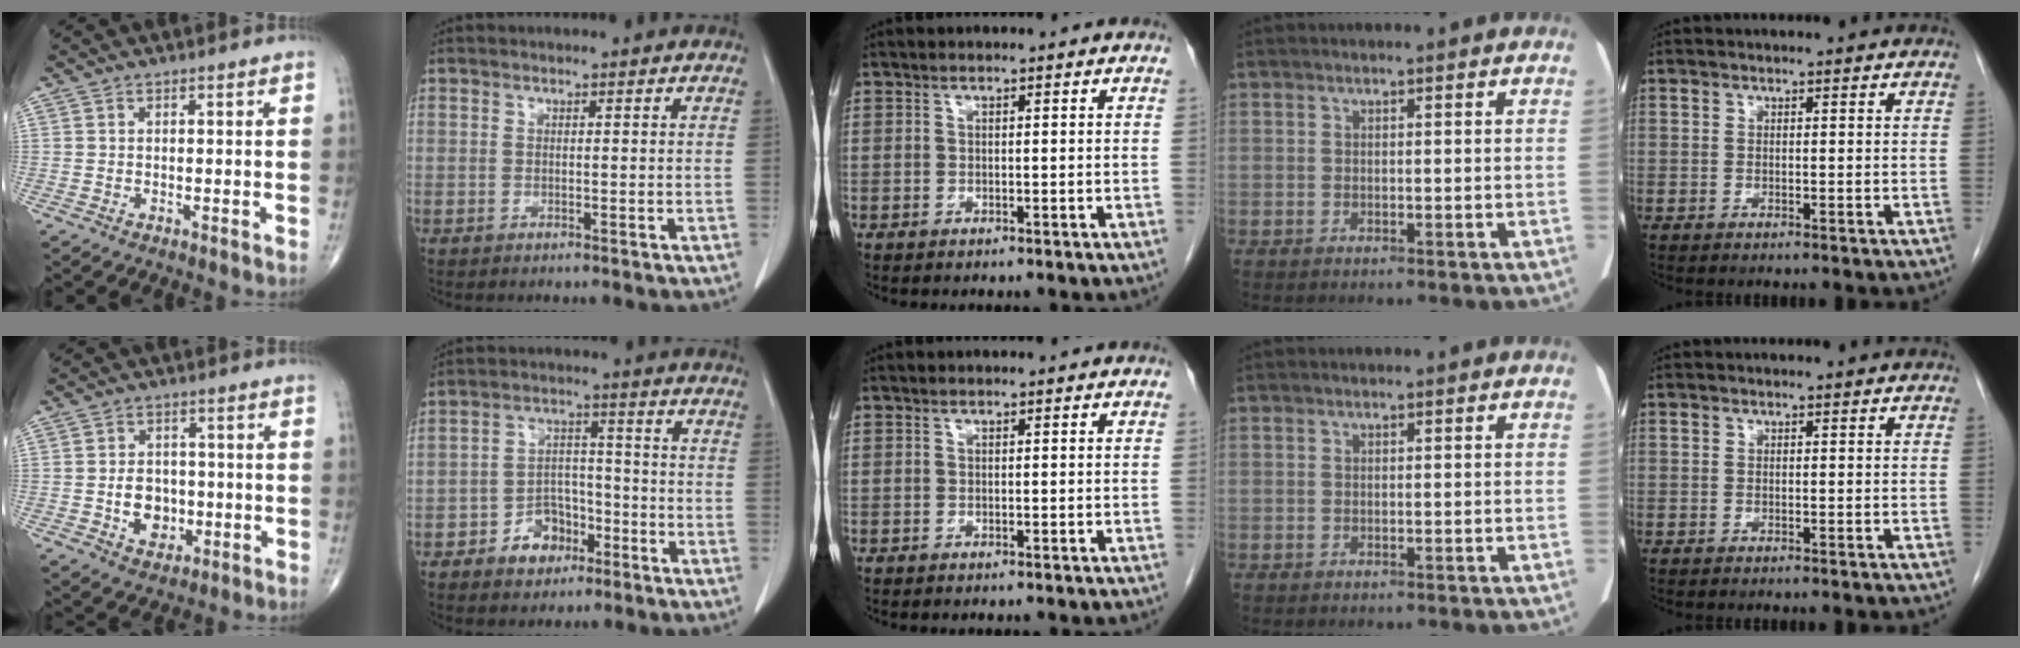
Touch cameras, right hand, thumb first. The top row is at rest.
{"thumb": {"total": 7.2, "force": [-1.4, 5.6, 4.4], "torque": [-0.041, 0.010, -0.018]}, "index": {"total": 6.5, "force": [-3.4, 4.7, 2.9], "torque": [-0.046, 0.023, -0.048]}}